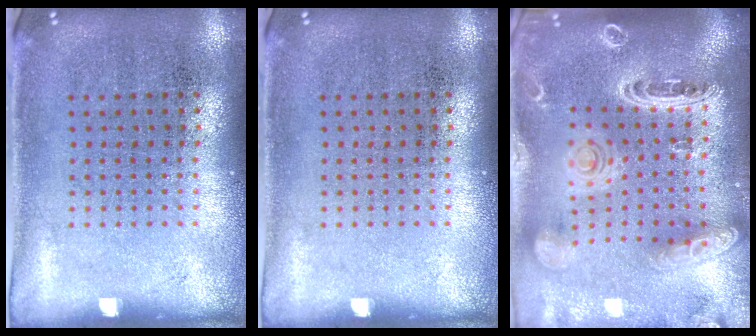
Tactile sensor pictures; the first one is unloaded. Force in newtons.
{"total": 0.0}
{"total": 3.0, "press": 2.5, "slide": 1.6}